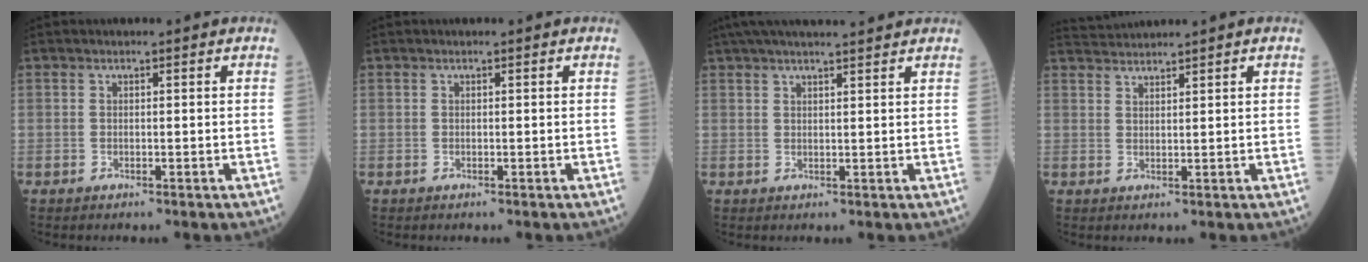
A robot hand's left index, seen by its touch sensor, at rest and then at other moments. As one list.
[{"total": 0.0}, {"total": 11.6, "force": [10.2, 0.7, 5.5], "torque": [-0.091, 0.036, 0.142]}, {"total": 2.7, "force": [2.5, -0.9, -0.3], "torque": [-0.002, 0.012, 0.059]}]